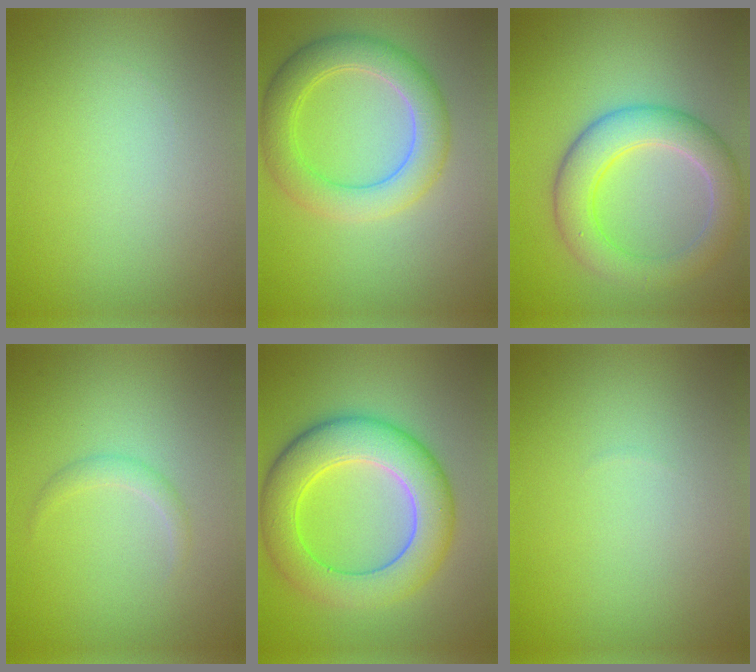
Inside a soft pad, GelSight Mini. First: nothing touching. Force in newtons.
{"total": 5.2, "press": 5.2, "slide": 0.5}
{"total": 5.7, "press": 5.7, "slide": 0.4}
{"total": 1.1, "press": 1.1, "slide": 0.1}
{"total": 8.2, "press": 8.2, "slide": 0.2}
{"total": 0.0}